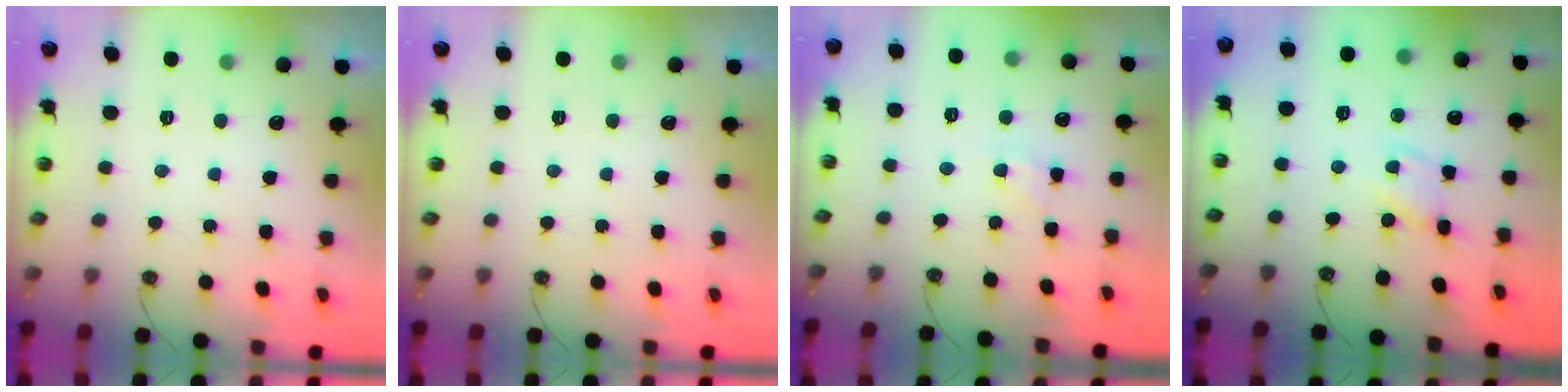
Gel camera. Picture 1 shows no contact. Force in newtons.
{"total": 0.0}
{"total": 3.0, "press": 3.0, "slide": 0.2}
{"total": 1.9, "press": 1.9, "slide": 0.3}